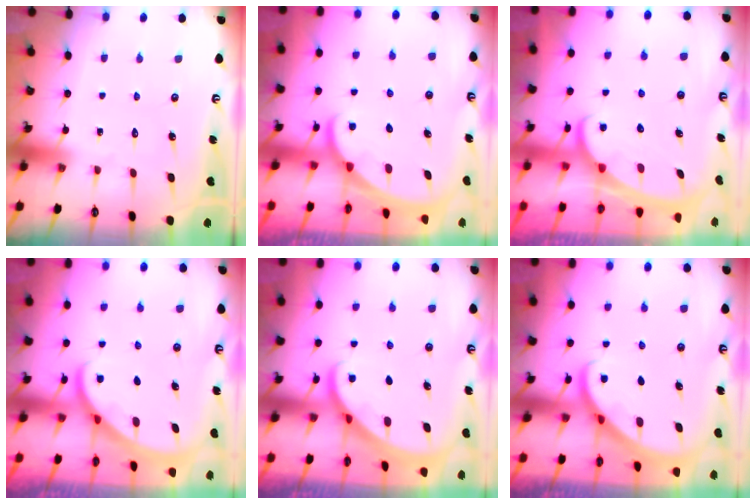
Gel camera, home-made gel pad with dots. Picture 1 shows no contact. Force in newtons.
{"total": 1.5, "press": 1.5, "slide": 0.1}
{"total": 2.3, "press": 2.2, "slide": 0.3}
{"total": 2.7, "press": 2.7, "slide": 0.1}
{"total": 1.9, "press": 1.9, "slide": 0.0}
{"total": 2.9, "press": 2.9, "slide": 0.2}